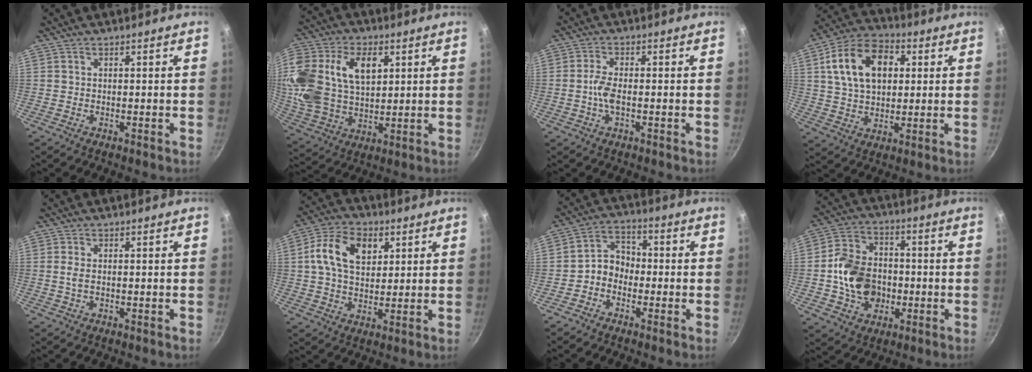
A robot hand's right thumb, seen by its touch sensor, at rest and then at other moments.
{"total": 23.0, "force": [6.5, 15.4, 15.8], "torque": [-0.344, 0.011, 0.124]}
{"total": 4.1, "force": [-0.8, 1.7, 3.7], "torque": [-0.081, 0.006, -0.021]}
{"total": 16.2, "force": [4.1, 10.8, 11.4], "torque": [-0.176, 0.010, 0.062]}
{"total": 1.8, "force": [0.0, 0.9, 1.5], "torque": [-0.033, 0.000, -0.001]}
{"total": 12.2, "force": [3.6, 8.2, 8.3], "torque": [-0.135, 0.006, 0.052]}
{"total": 5.9, "force": [-1.9, 4.7, 3.0], "torque": [-0.024, 0.033, -0.049]}
{"total": 14.2, "force": [-1.7, 11.2, 8.6], "torque": [-0.128, 0.028, -0.032]}